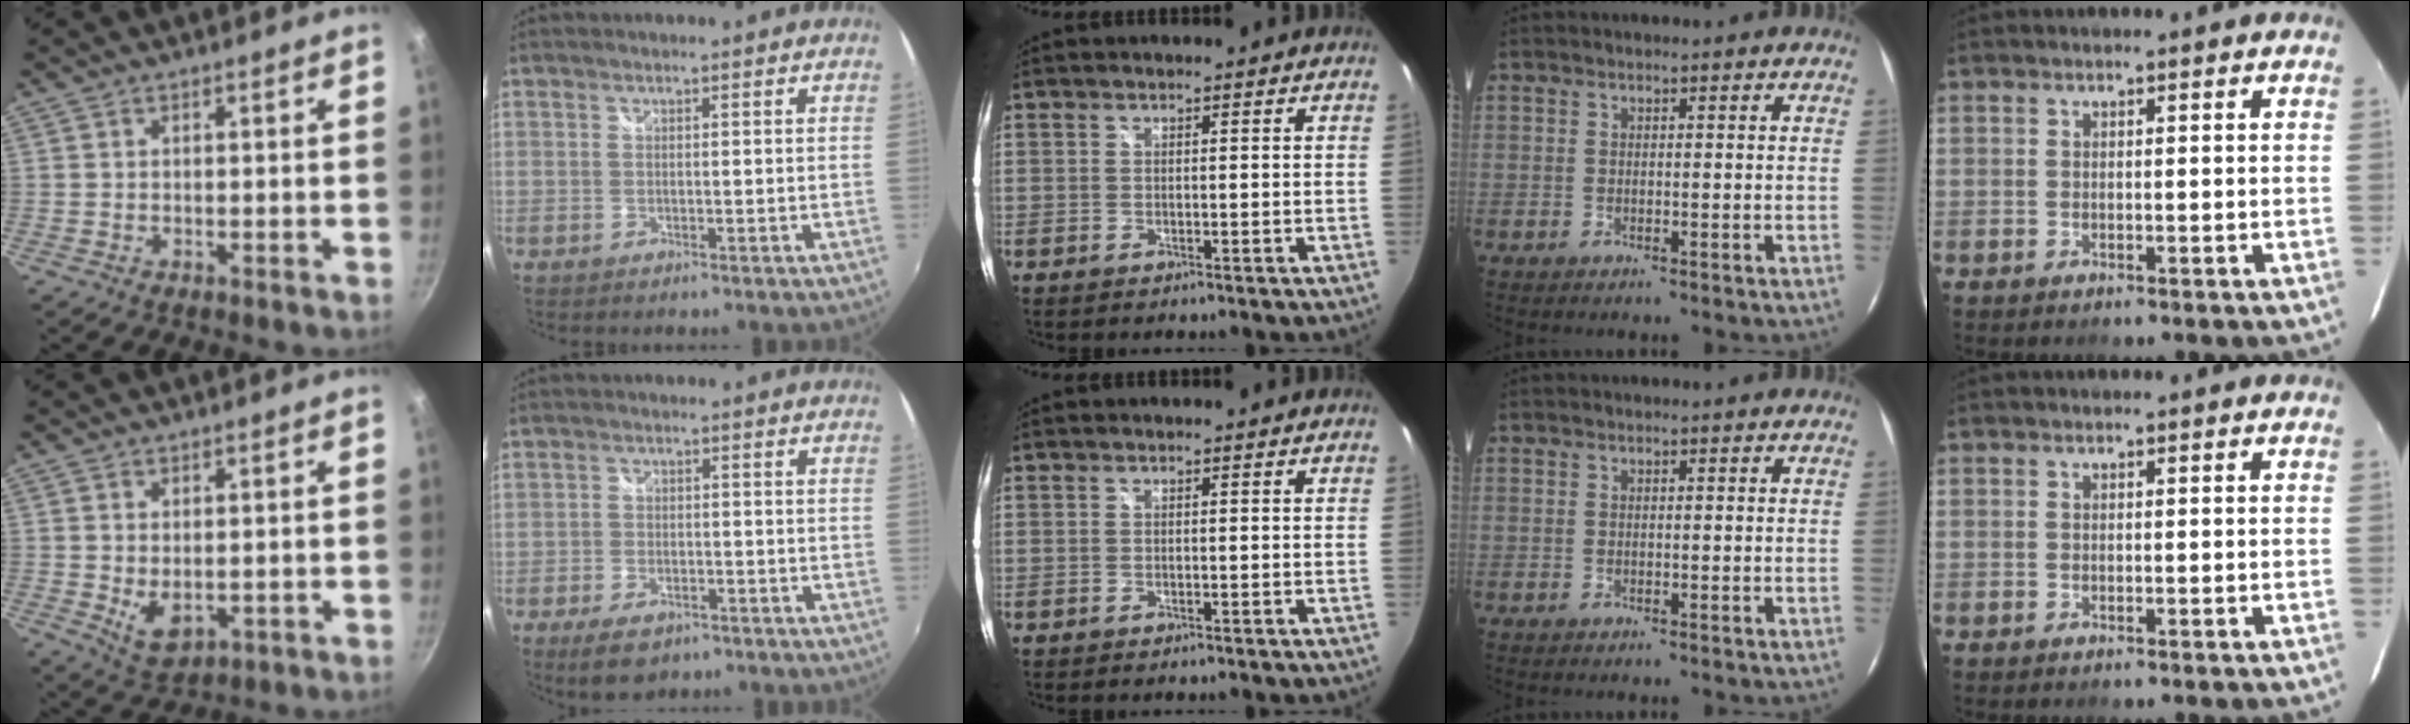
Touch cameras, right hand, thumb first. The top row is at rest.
{"thumb": {"total": 5.8, "force": [-0.3, 3.7, 4.5], "torque": [-0.072, -0.016, 0.006]}, "index": {"total": 7.4, "force": [-5.0, 3.9, 3.8], "torque": [-0.093, -0.007, -0.077]}}